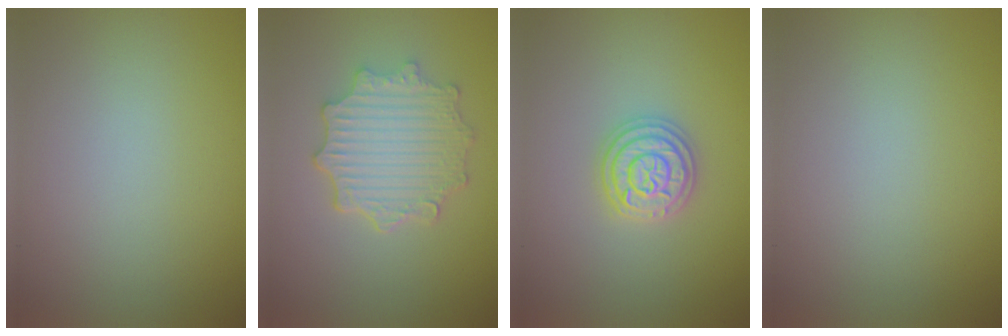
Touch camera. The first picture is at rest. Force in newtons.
{"total": 5.1, "press": 4.1, "slide": 2.9}
{"total": 3.7, "press": 3.7, "slide": 0.6}
{"total": 0.0}